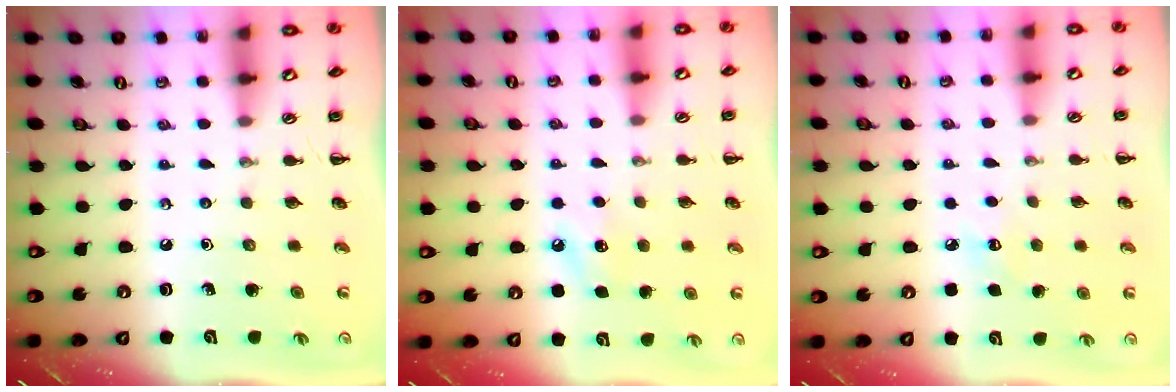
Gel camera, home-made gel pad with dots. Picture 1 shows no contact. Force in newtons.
{"total": 6.9, "press": 6.7, "slide": 1.6}
{"total": 5.5, "press": 5.3, "slide": 1.3}